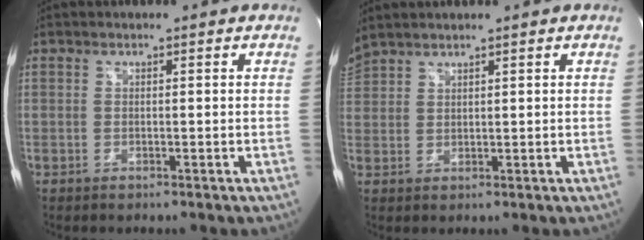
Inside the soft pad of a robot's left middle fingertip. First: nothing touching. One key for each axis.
{"total": 4.3, "fx": 4.0, "fy": 0.3, "fz": 1.3, "tx": -0.040, "ty": 0.030, "tz": 0.087}